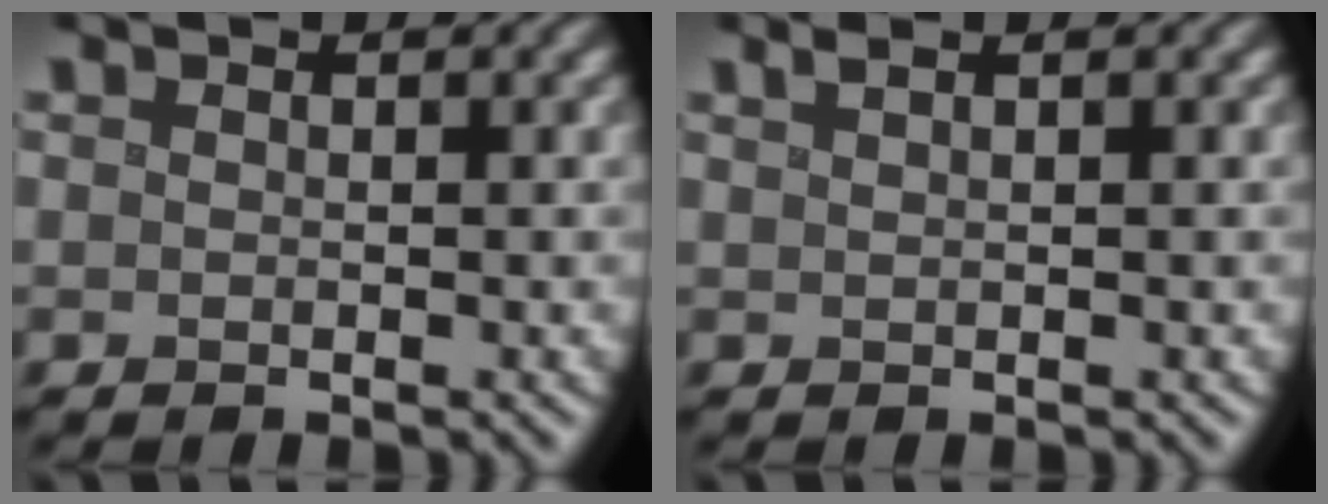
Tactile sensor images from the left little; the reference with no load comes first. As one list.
[{"total": 1.6, "force": [1.0, 0.6, 1.1], "torque": [-0.008, 0.001, 0.007]}]